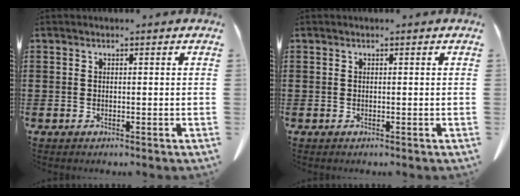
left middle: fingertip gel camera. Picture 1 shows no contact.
{"total": 0.0}